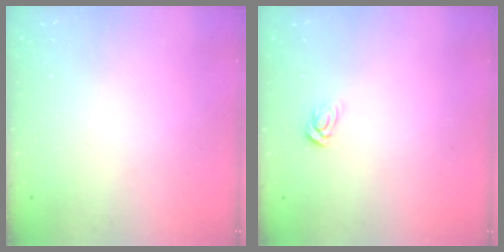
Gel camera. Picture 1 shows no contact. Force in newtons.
{"total": 3.7, "press": 3.7, "slide": 0.4}